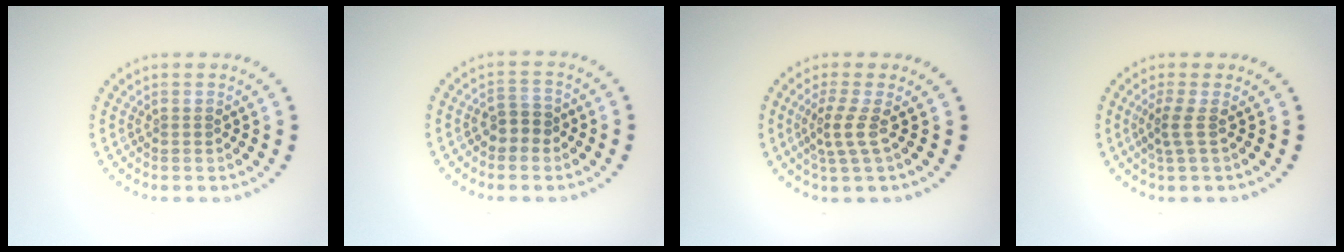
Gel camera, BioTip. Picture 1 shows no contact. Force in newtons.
{"total": 2.0, "press": 1.9, "slide": 0.6}
{"total": 2.3, "press": 1.6, "slide": 1.7}
{"total": 1.8, "press": 1.1, "slide": 1.4}